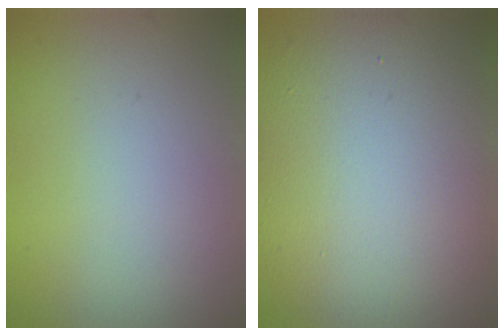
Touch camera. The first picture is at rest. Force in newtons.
{"total": 13.7, "press": 13.6, "slide": 1.4}